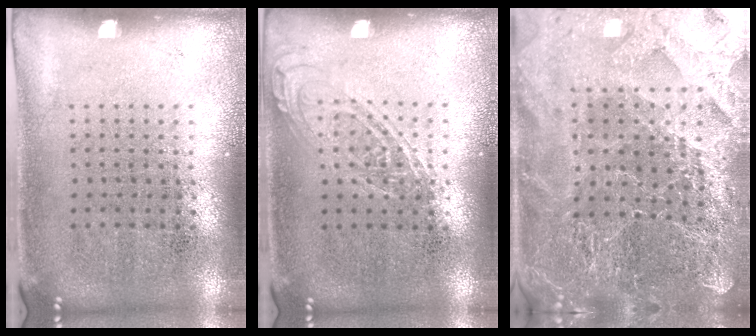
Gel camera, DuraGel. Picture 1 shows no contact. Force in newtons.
{"total": 1.0, "press": 1.0, "slide": 0.1}
{"total": 4.5, "press": 4.3, "slide": 1.5}